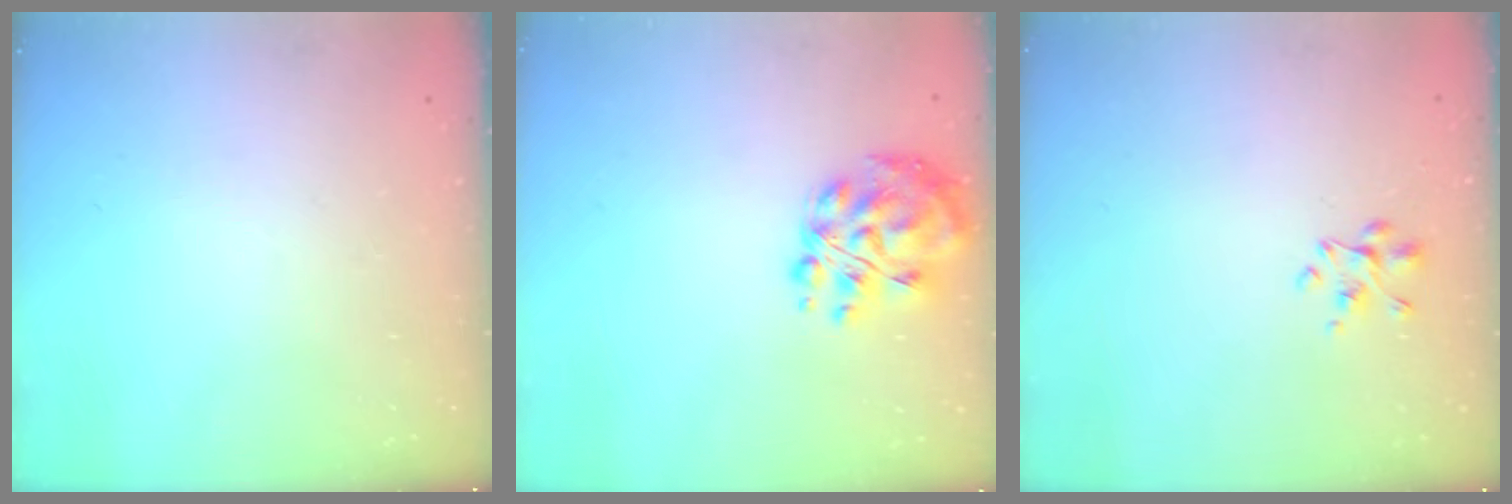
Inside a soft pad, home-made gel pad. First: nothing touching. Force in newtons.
{"total": 12.2, "press": 11.8, "slide": 2.8}
{"total": 2.4, "press": 2.3, "slide": 0.8}